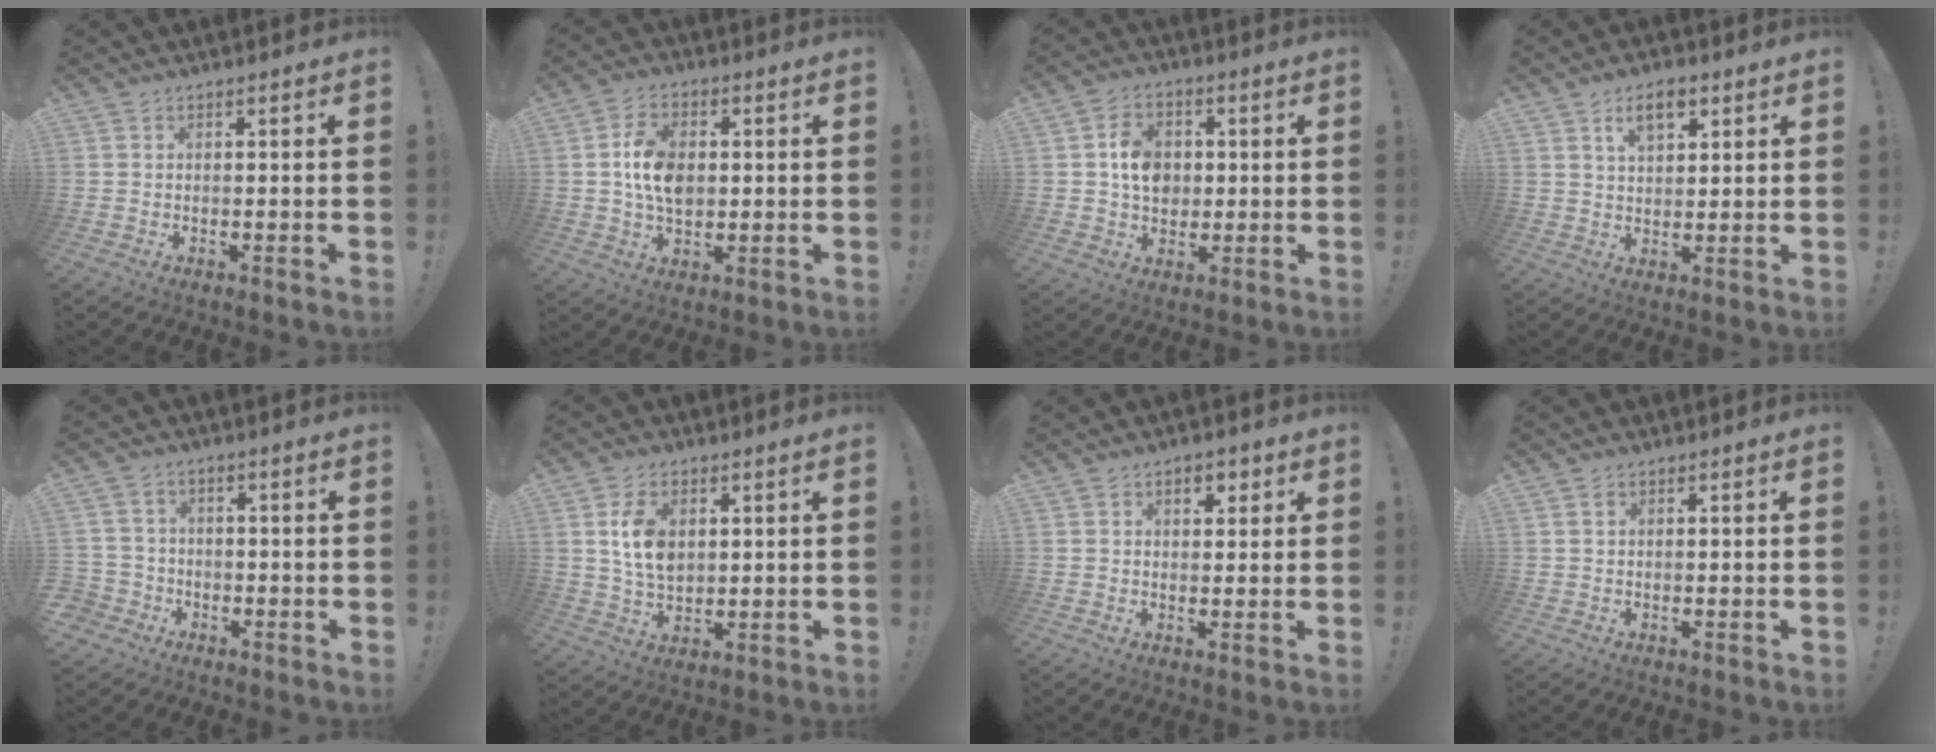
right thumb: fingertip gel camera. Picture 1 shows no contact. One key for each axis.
{"total": 10.7, "fx": 0.6, "fy": 7.6, "fz": 7.6, "tx": -0.125, "ty": 0.013, "tz": 0.014}
{"total": 9.4, "fx": 0.8, "fy": 7.8, "fz": 5.2, "tx": -0.078, "ty": 0.010, "tz": 0.019}
{"total": 6.9, "fx": 3.6, "fy": 3.6, "fz": 4.5, "tx": -0.074, "ty": -0.005, "tz": 0.064}
{"total": 5.1, "fx": -1.6, "fy": 4.7, "fz": 1.2, "tx": -0.029, "ty": 0.020, "tz": -0.025}
{"total": 9.6, "fx": 2.6, "fy": 6.5, "fz": 6.6, "tx": -0.118, "ty": 0.001, "tz": 0.048}
{"total": 4.1, "fx": 1.8, "fy": 2.7, "fz": 2.5, "tx": -0.026, "ty": -0.001, "tz": 0.026}
{"total": 0.9, "fx": 0.4, "fy": 0.4, "fz": 0.6, "tx": -0.020, "ty": 0.004, "tz": 0.009}